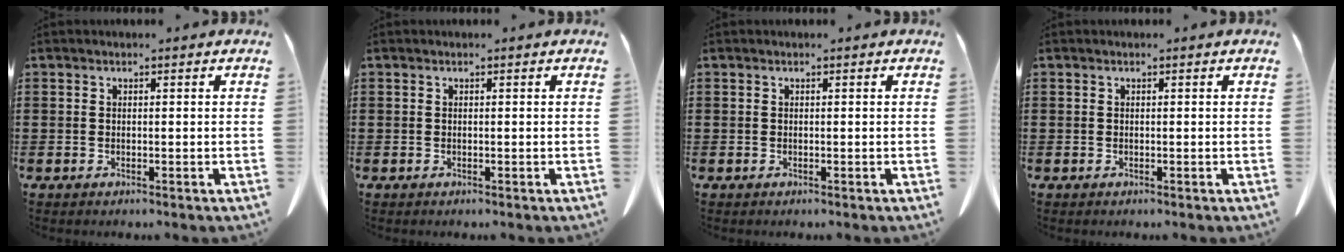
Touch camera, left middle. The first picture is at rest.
{"total": 0.0}
{"total": 0.0}
{"total": 0.0}